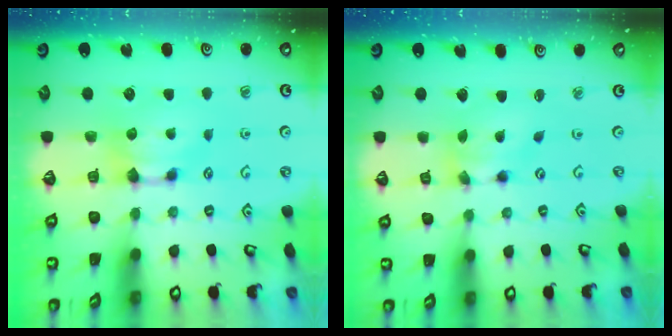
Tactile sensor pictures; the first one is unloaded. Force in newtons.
{"total": 4.1, "press": 3.6, "slide": 1.8}